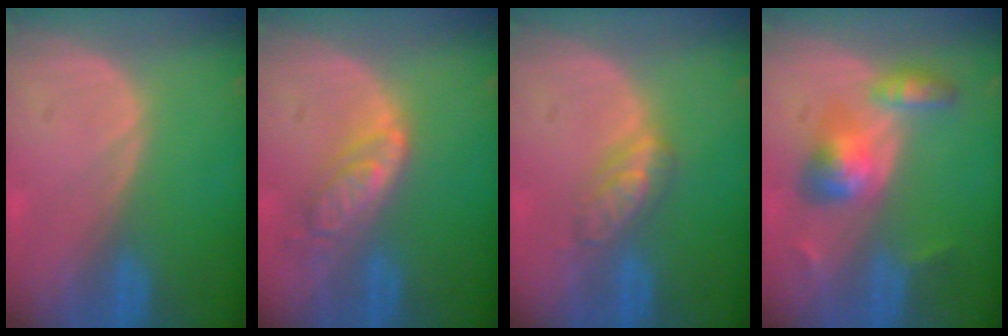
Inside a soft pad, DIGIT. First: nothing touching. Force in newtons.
{"total": 6.2, "press": 5.5, "slide": 2.8}
{"total": 4.7, "press": 4.5, "slide": 1.5}
{"total": 5.9, "press": 5.9, "slide": 0.1}